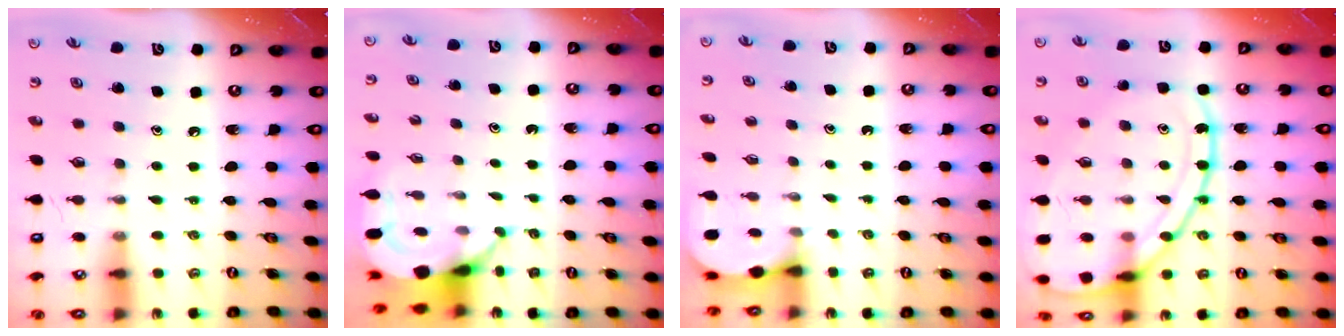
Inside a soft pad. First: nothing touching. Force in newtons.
{"total": 5.3, "press": 5.2, "slide": 0.5}
{"total": 2.6, "press": 2.6, "slide": 0.2}
{"total": 17.5, "press": 17.5, "slide": 1.4}